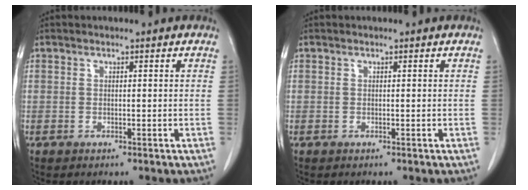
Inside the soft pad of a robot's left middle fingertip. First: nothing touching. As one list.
[{"total": 0.0}]